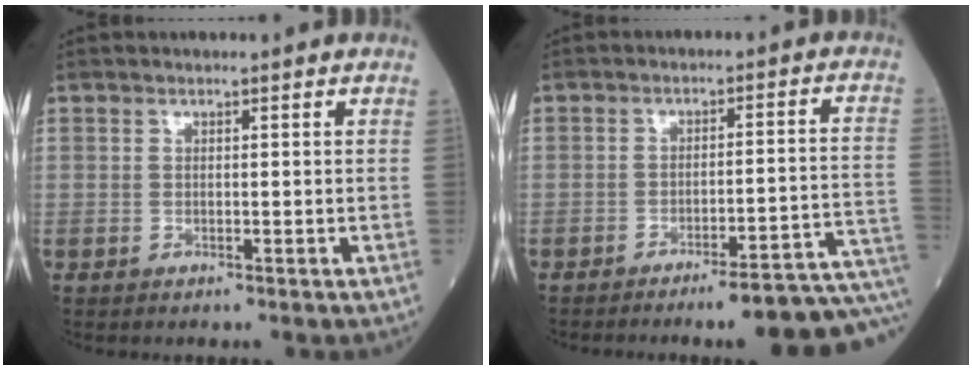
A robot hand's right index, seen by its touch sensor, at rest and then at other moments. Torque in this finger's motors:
{"motor_torque": [0.52, -1.46, 0.72, 0.09]}